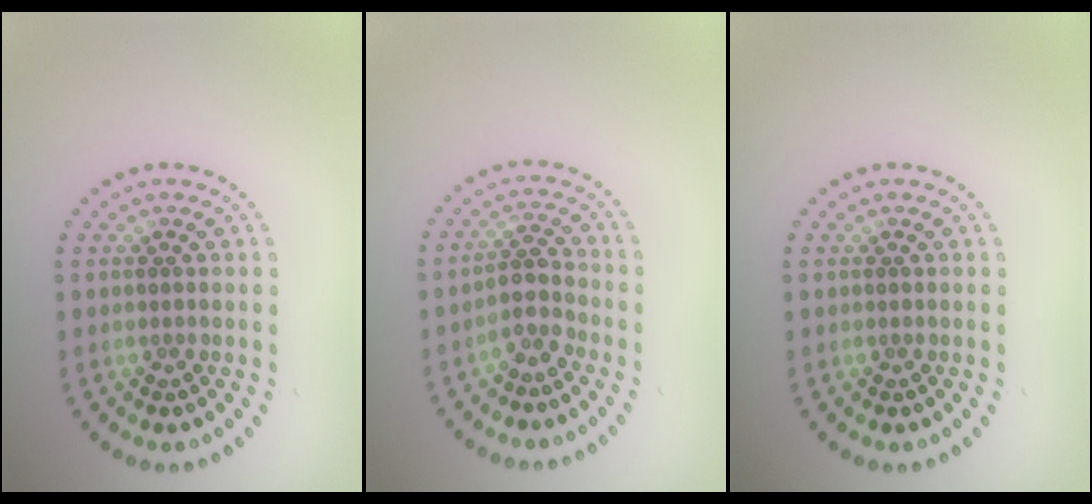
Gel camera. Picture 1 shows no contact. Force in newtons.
{"total": 2.3, "press": 1.9, "slide": 1.2}
{"total": 0.0}